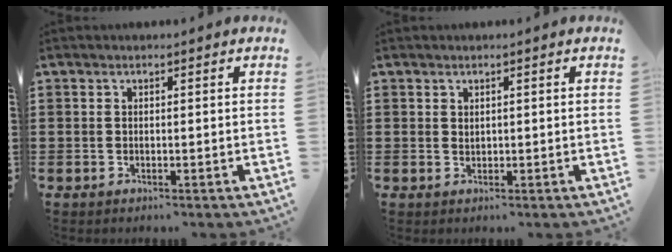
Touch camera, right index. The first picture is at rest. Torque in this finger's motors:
{"motor_torque": [0.24, -0.03, 0.04, -0.01]}